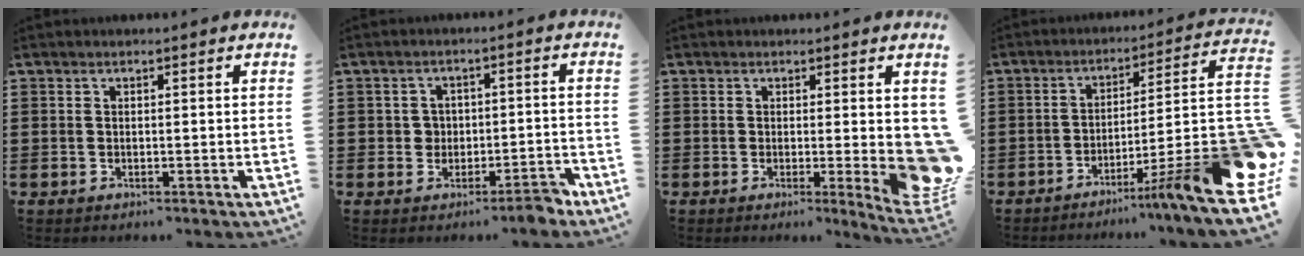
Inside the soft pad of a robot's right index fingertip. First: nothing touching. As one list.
[{"total": 3.1, "force": [-1.8, 1.9, 1.6], "torque": [-0.032, 0.006, -0.037]}, {"total": 5.2, "force": [-0.2, 1.9, 4.9], "torque": [-0.055, -0.012, 0.001]}, {"total": 12.9, "force": [-4.3, 2.2, 12.0], "torque": [-0.157, -0.014, -0.064]}]